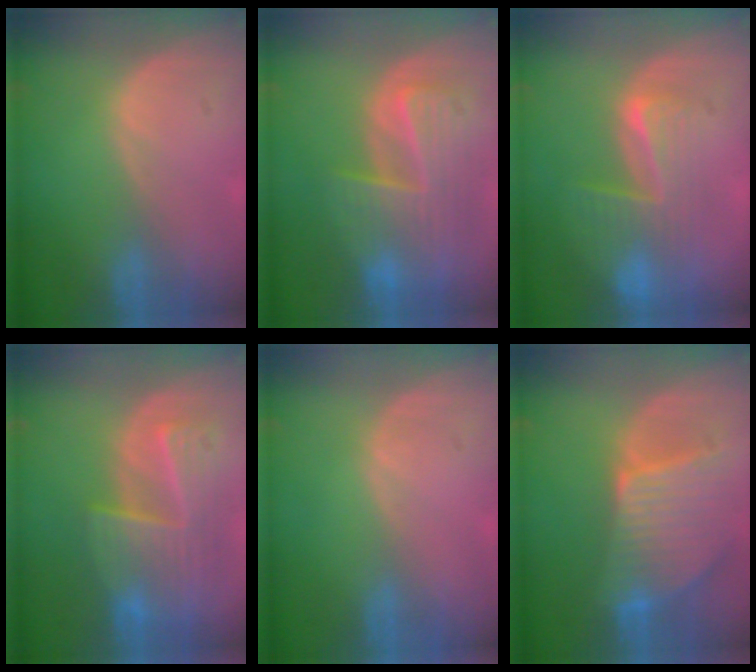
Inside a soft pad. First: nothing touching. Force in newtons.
{"total": 10.2, "press": 8.9, "slide": 5.0}
{"total": 7.4, "press": 7.1, "slide": 2.2}
{"total": 9.5, "press": 8.4, "slide": 4.5}
{"total": 0.0}
{"total": 9.5, "press": 8.4, "slide": 4.5}